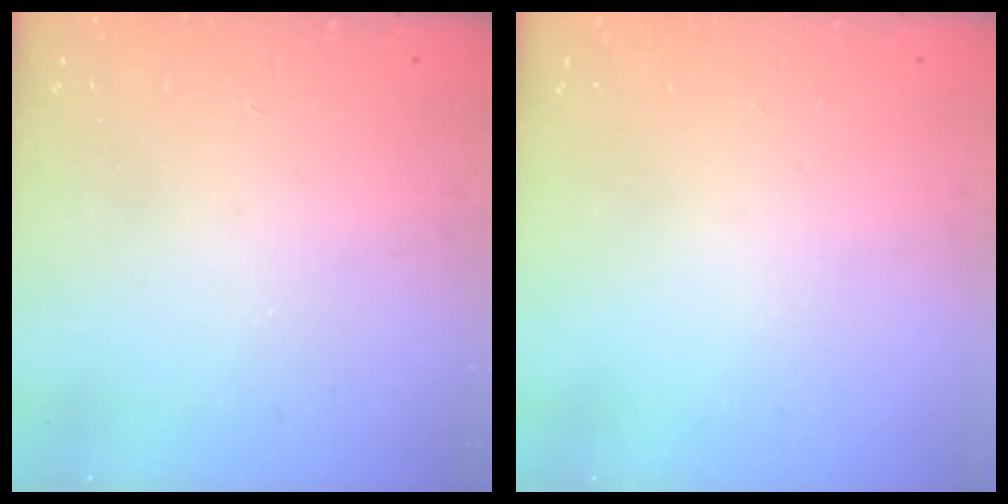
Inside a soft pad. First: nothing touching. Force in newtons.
{"total": 0.0}